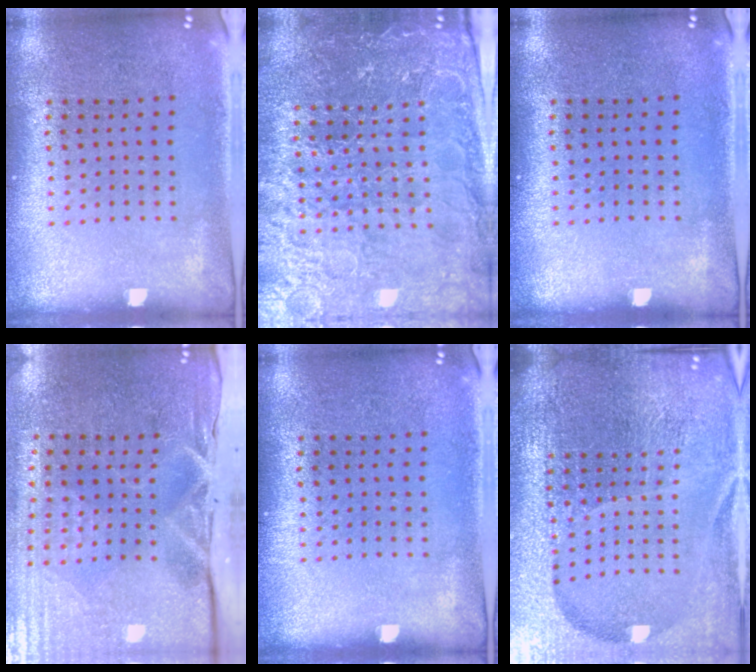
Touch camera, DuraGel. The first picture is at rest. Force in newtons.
{"total": 4.7, "press": 4.4, "slide": 1.5}
{"total": 0.0}
{"total": 5.0, "press": 4.2, "slide": 2.7}
{"total": 0.0}
{"total": 6.8, "press": 5.9, "slide": 3.4}